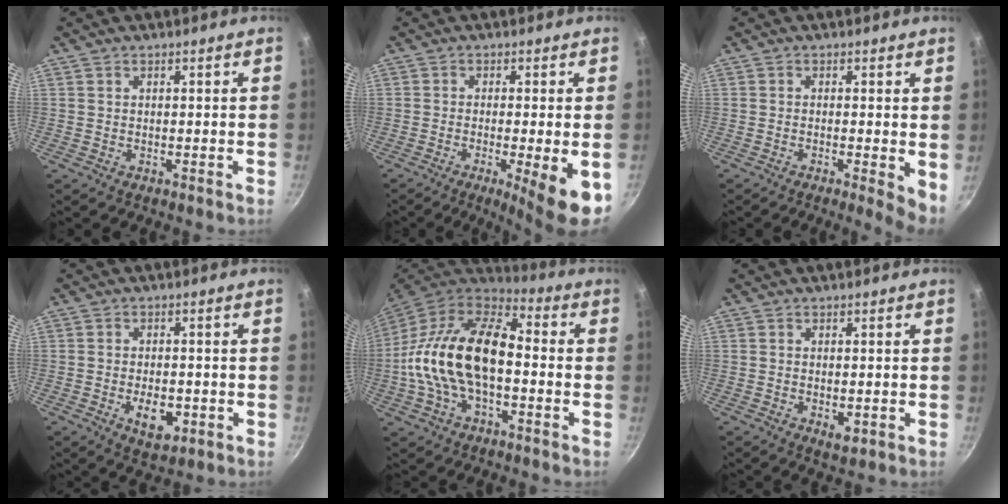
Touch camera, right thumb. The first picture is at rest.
{"total": 9.2, "force": [-2.9, 1.1, 8.7], "torque": [-0.125, -0.003, -0.039]}
{"total": 4.7, "force": [-0.8, 1.1, 4.5], "torque": [-0.056, -0.005, -0.011]}
{"total": 6.4, "force": [-2.0, 3.6, 4.9], "torque": [-0.065, 0.005, -0.024]}
{"total": 20.8, "force": [-2.0, 11.5, 17.2], "torque": [-0.305, 0.038, -0.050]}
{"total": 2.9, "force": [-0.8, 1.6, 2.3], "torque": [-0.037, -0.007, -0.009]}